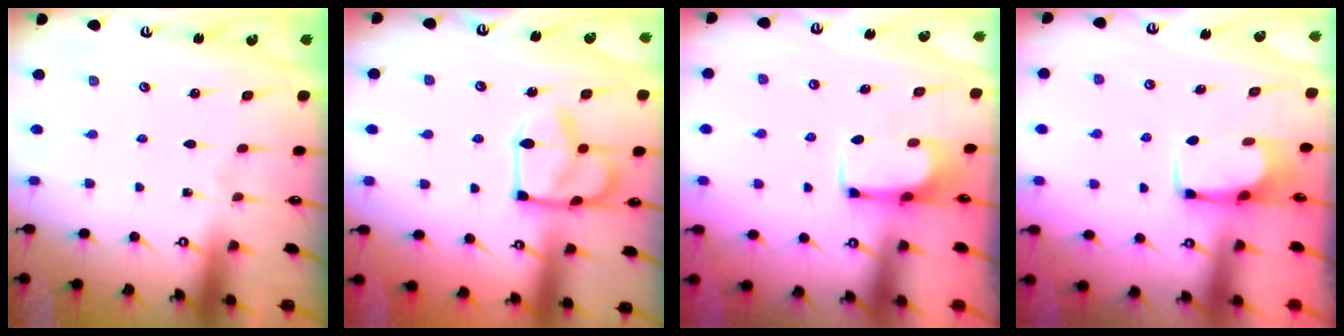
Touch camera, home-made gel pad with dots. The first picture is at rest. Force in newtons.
{"total": 14.1, "press": 14.1, "slide": 0.9}
{"total": 3.6, "press": 3.6, "slide": 0.7}
{"total": 2.4, "press": 2.4, "slide": 0.4}